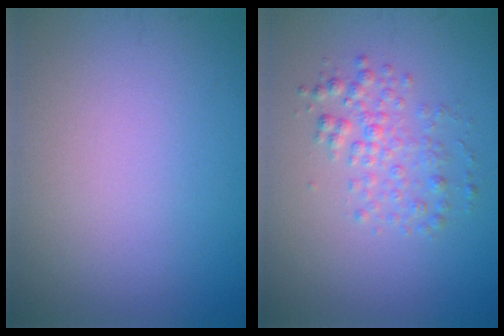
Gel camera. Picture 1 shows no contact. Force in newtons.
{"total": 2.5, "press": 2.5, "slide": 0.0}